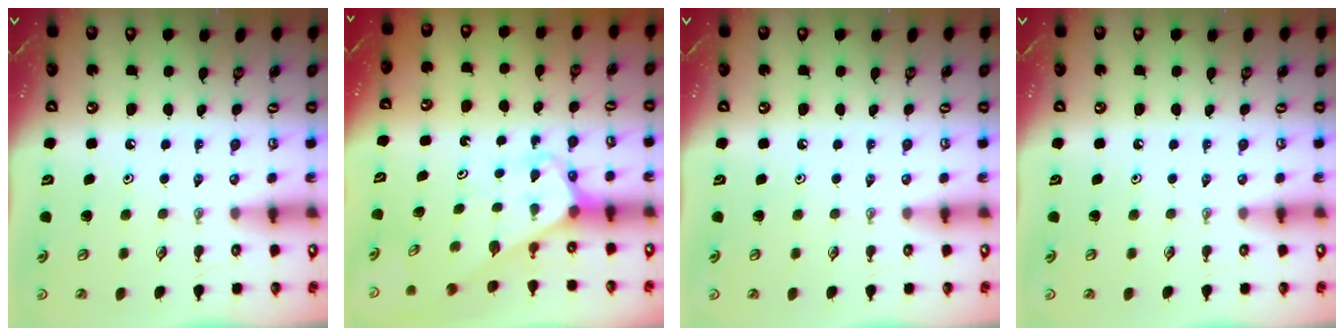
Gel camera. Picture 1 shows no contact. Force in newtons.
{"total": 3.3, "press": 3.3, "slide": 0.2}
{"total": 0.0}
{"total": 0.0}